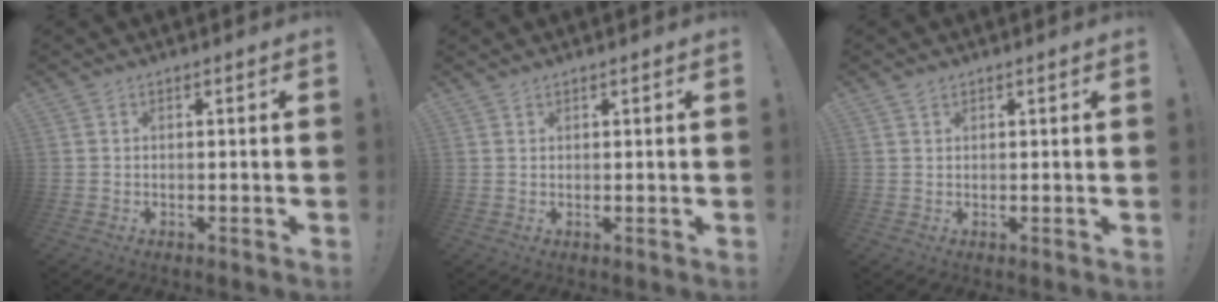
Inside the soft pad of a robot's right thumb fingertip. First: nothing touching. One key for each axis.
{"total": 1.1, "fx": 1.0, "fy": 0.3, "fz": 0.1, "tx": 0.008, "ty": -0.005, "tz": 0.018}
{"total": 1.1, "fx": 0.9, "fy": 0.6, "fz": 0.3, "tx": -0.001, "ty": -0.003, "tz": 0.017}